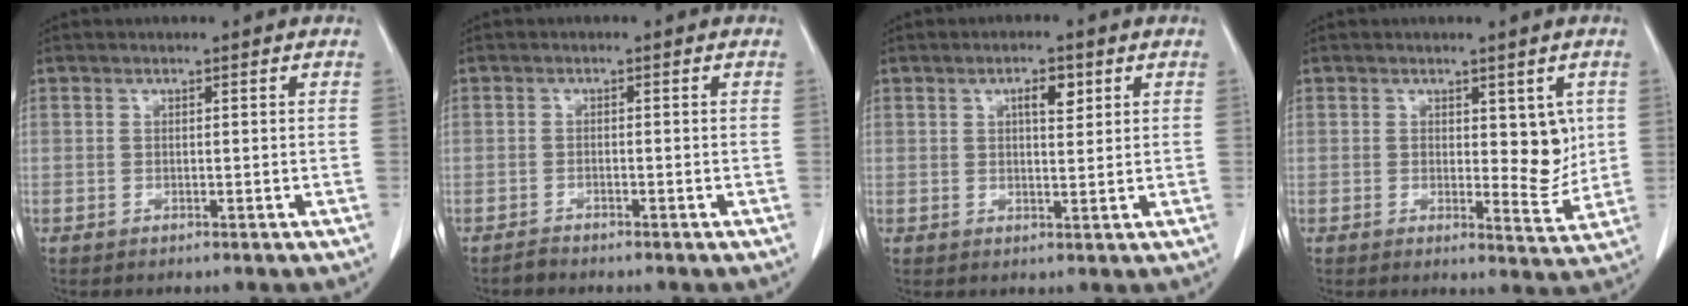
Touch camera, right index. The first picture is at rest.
{"total": 1.2, "force": [-1.2, 0.1, 0.1], "torque": [-0.003, -0.002, -0.022]}
{"total": 3.3, "force": [1.5, 1.2, 2.7], "torque": [-0.045, 0.000, 0.023]}
{"total": 5.5, "force": [1.2, 2.8, 4.5], "torque": [-0.049, -0.010, 0.020]}